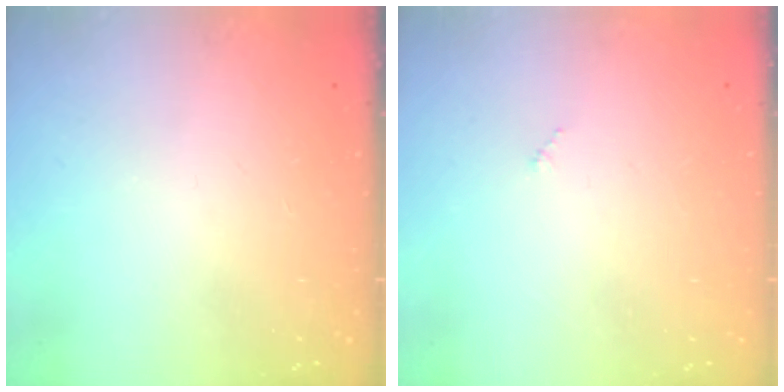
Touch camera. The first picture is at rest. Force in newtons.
{"total": 1.5, "press": 1.5, "slide": 0.2}